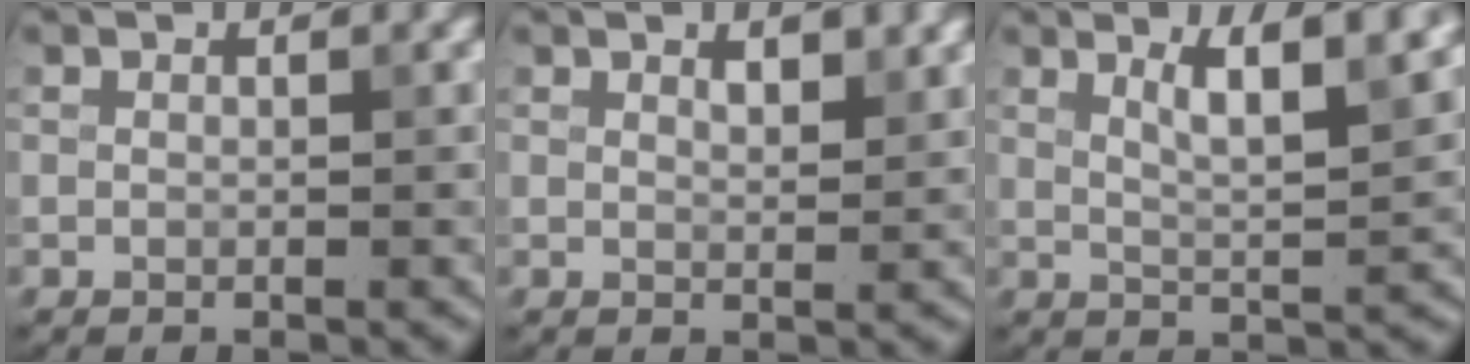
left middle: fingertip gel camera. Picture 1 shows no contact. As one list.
[{"total": 1.7, "force": [1.2, 0.5, 1.1], "torque": [-0.016, -0.001, 0.022]}, {"total": 4.8, "force": [2.6, 1.0, 3.9], "torque": [-0.057, 0.002, 0.043]}]